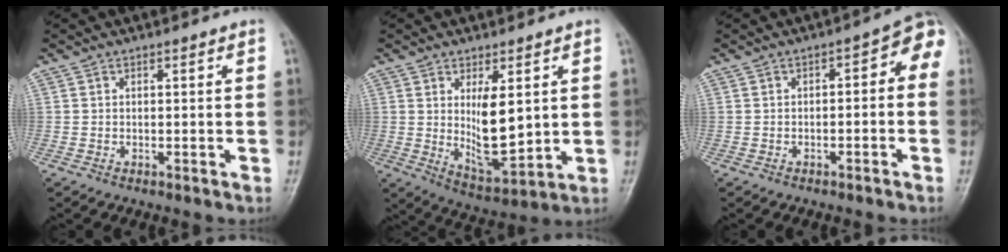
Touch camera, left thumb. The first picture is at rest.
{"total": 10.4, "force": [1.7, 4.3, 9.3], "torque": [-0.133, -0.033, 0.046]}
{"total": 5.8, "force": [-0.7, 2.7, 5.1], "torque": [-0.046, 0.043, -0.017]}